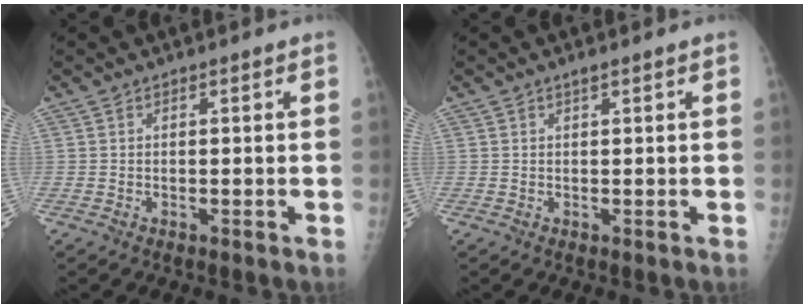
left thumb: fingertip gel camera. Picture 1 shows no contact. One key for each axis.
{"total": 0.8, "fx": 0.5, "fy": 0.0, "fz": 0.6, "tx": -0.011, "ty": 0.002, "tz": 0.008}